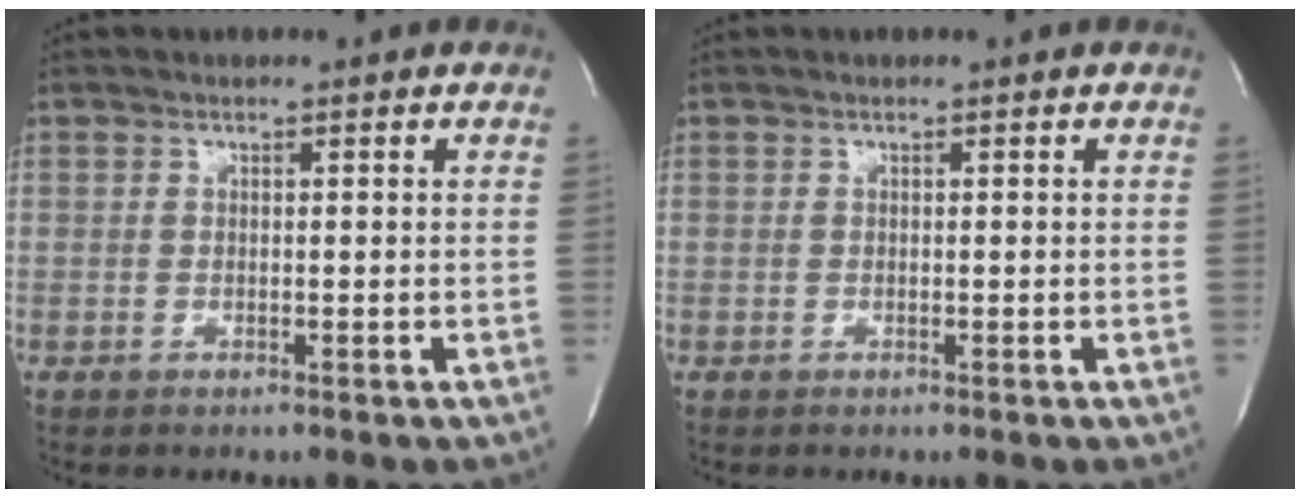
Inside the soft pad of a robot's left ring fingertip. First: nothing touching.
{"total": 0.0}